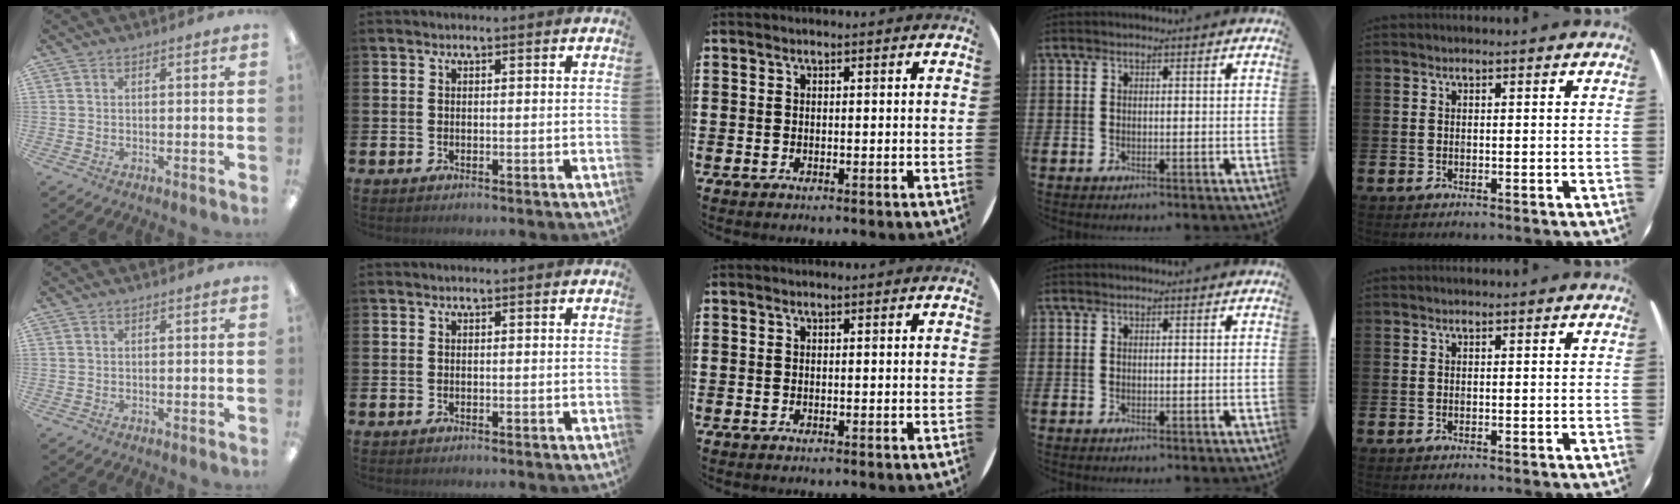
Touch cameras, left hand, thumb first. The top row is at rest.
{}